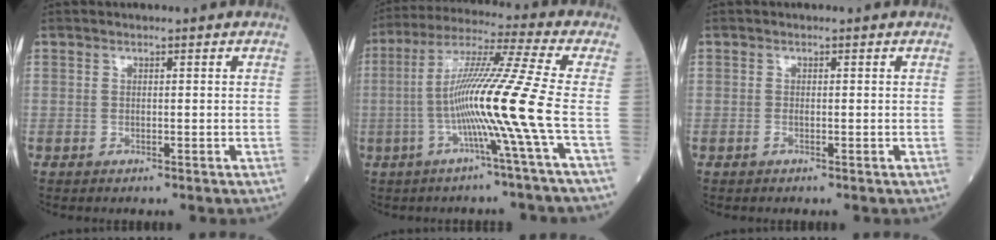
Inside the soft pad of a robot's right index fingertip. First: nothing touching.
{"total": 13.4, "force": [-3.2, -3.2, 12.6], "torque": [-0.236, 0.002, -0.065]}
{"total": 0.5, "force": [-0.1, 0.1, 0.5], "torque": [-0.012, -0.001, -0.002]}